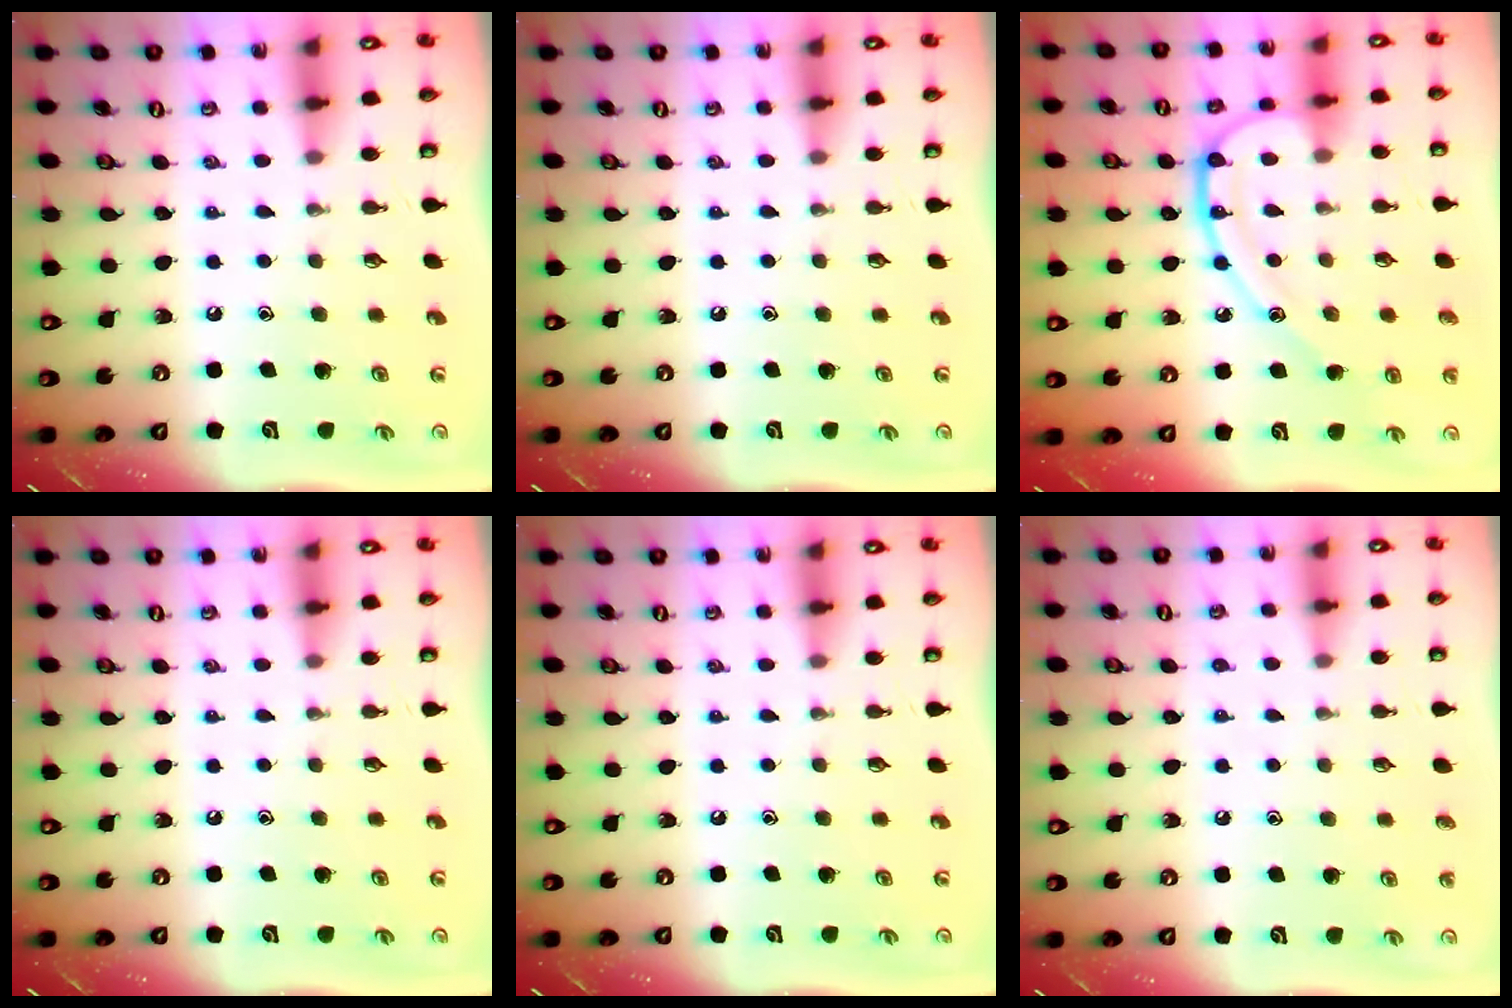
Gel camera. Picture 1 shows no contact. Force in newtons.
{"total": 0.0}
{"total": 13.4, "press": 13.4, "slide": 0.8}
{"total": 0.0}
{"total": 0.0}
{"total": 4.1, "press": 4.1, "slide": 0.5}